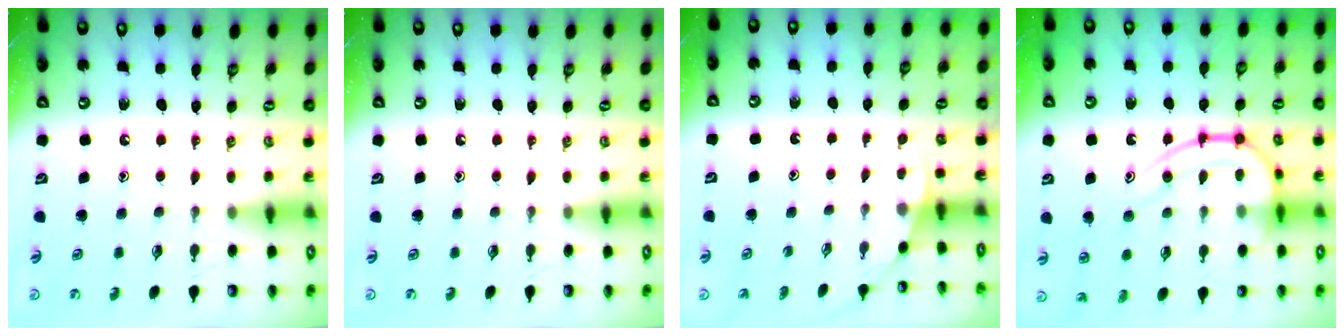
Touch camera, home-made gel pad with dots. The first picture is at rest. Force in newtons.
{"total": 0.0}
{"total": 2.6, "press": 2.6, "slide": 0.1}
{"total": 14.8, "press": 14.8, "slide": 0.6}